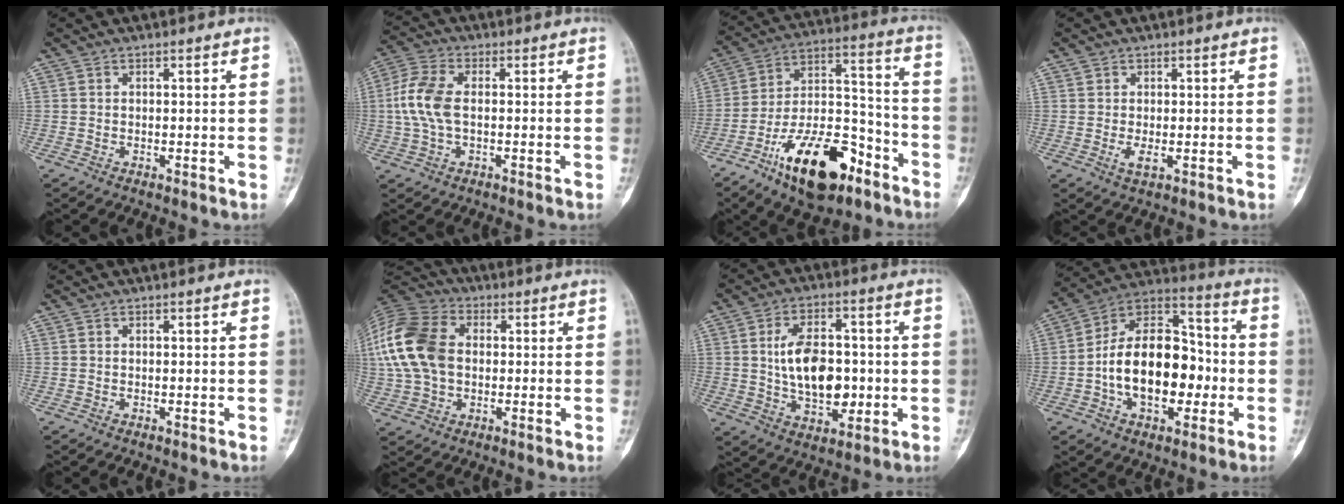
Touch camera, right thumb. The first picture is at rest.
{"total": 8.4, "force": [0.1, 4.6, 7.1], "torque": [-0.169, 0.017, -0.002]}
{"total": 21.5, "force": [-12.3, 9.8, 14.6], "torque": [-0.232, 0.086, -0.208]}
{"total": 2.2, "force": [0.0, 1.2, 1.9], "torque": [-0.042, -0.003, 0.003]}
{"total": 0.0}
{"total": 18.3, "force": [1.5, 12.7, 13.1], "torque": [-0.287, 0.017, 0.023]}
{"total": 13.2, "force": [0.1, 8.0, 10.4], "torque": [-0.151, 0.005, 0.011]}
{"total": 20.3, "force": [-2.9, 12.5, 15.8], "torque": [-0.231, 0.038, -0.052]}